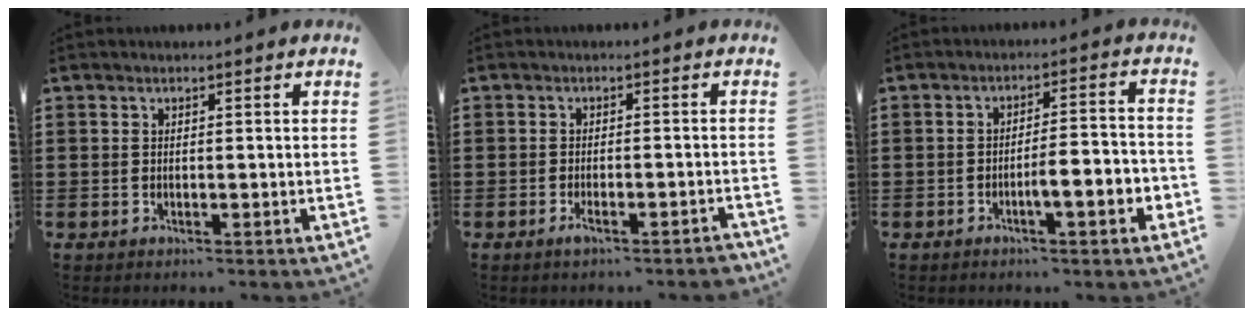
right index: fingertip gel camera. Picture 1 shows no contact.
{"total": 2.4, "force": [-1.6, 0.2, 1.8], "torque": [-0.031, 0.001, -0.029]}
{"total": 5.7, "force": [-2.3, 0.8, 5.1], "torque": [-0.084, -0.002, -0.041]}